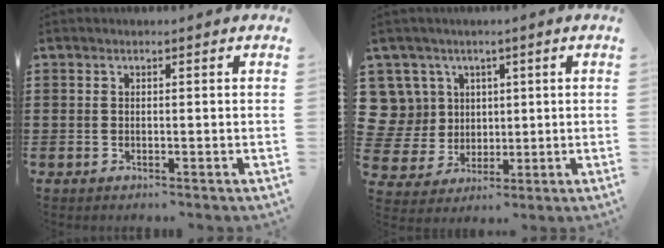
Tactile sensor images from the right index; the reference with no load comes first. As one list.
[{"total": 8.5, "force": [2.6, 7.9, 1.7], "torque": [-0.082, 0.005, 0.054]}]